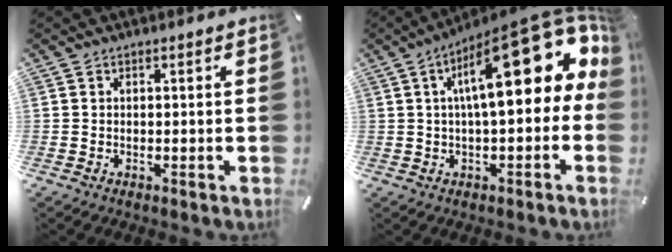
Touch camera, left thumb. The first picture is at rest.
{"total": 23.5, "force": [7.5, 8.6, 20.6], "torque": [-0.316, -0.049, 0.118]}